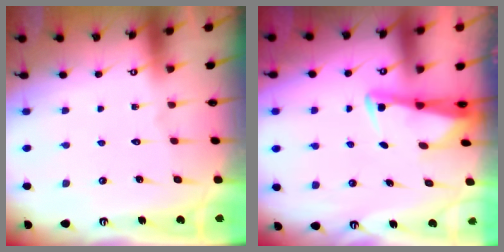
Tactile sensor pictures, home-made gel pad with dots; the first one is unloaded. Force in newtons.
{"total": 2.5, "press": 2.5, "slide": 0.5}